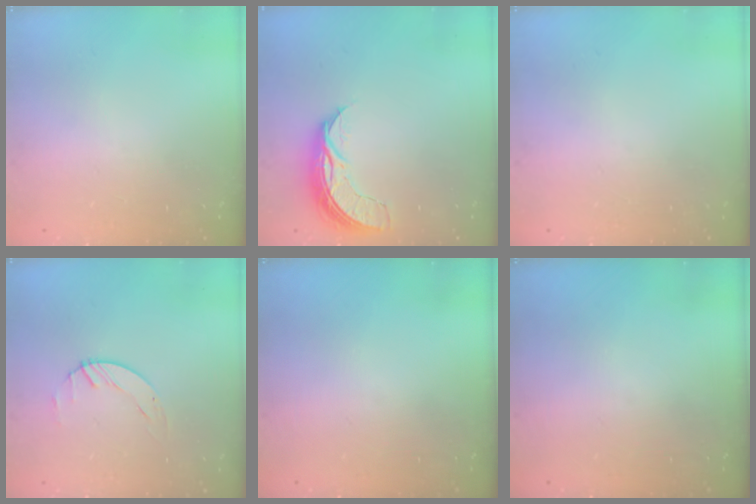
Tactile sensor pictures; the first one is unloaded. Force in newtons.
{"total": 7.2, "press": 7.2, "slide": 0.5}
{"total": 0.0}
{"total": 0.8, "press": 0.8, "slide": 0.2}
{"total": 0.0}
{"total": 0.0}